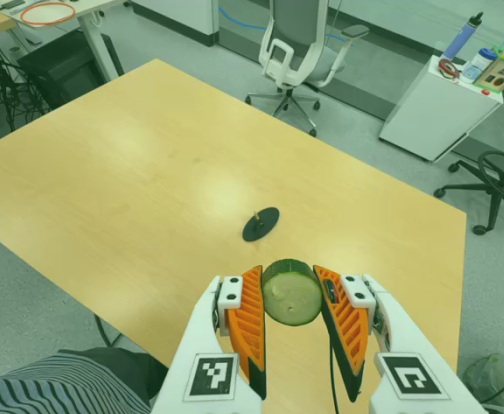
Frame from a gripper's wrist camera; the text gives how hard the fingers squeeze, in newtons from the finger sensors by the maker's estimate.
{"total": 10.5, "left": 10.1, "right": 11.0}